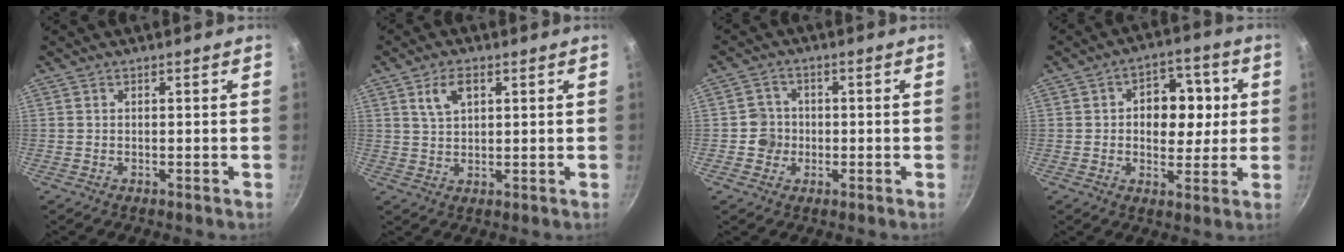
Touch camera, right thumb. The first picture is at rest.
{"total": 4.9, "force": [2.2, 2.7, 3.4], "torque": [-0.058, -0.004, 0.045]}
{"total": 4.2, "force": [-0.7, 4.0, 1.0], "torque": [0.009, 0.010, -0.017]}
{"total": 11.2, "force": [1.4, 7.6, 8.2], "torque": [-0.066, 0.012, 0.018]}